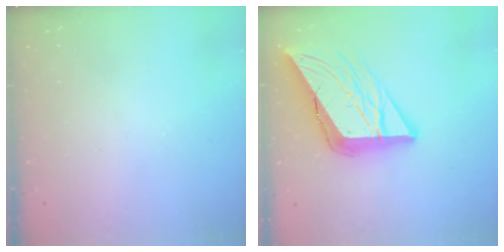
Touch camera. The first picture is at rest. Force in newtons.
{"total": 17.8, "press": 17.7, "slide": 2.2}